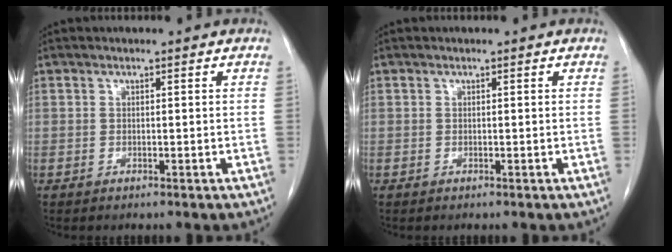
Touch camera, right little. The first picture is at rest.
{"total": 0.0}